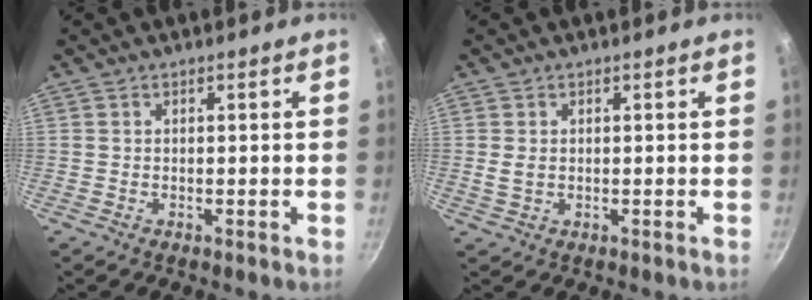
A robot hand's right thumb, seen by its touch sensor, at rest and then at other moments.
{"total": 2.3, "force": [0.1, 1.7, 1.6], "torque": [-0.031, -0.005, 0.004]}